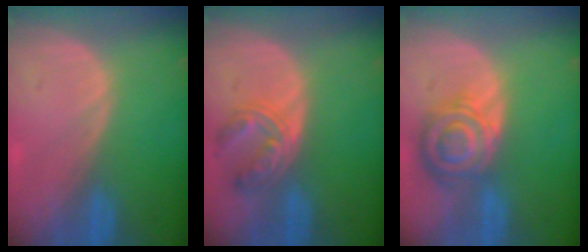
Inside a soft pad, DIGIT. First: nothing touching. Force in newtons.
{"total": 5.5, "press": 5.5, "slide": 0.5}
{"total": 8.2, "press": 7.1, "slide": 4.1}